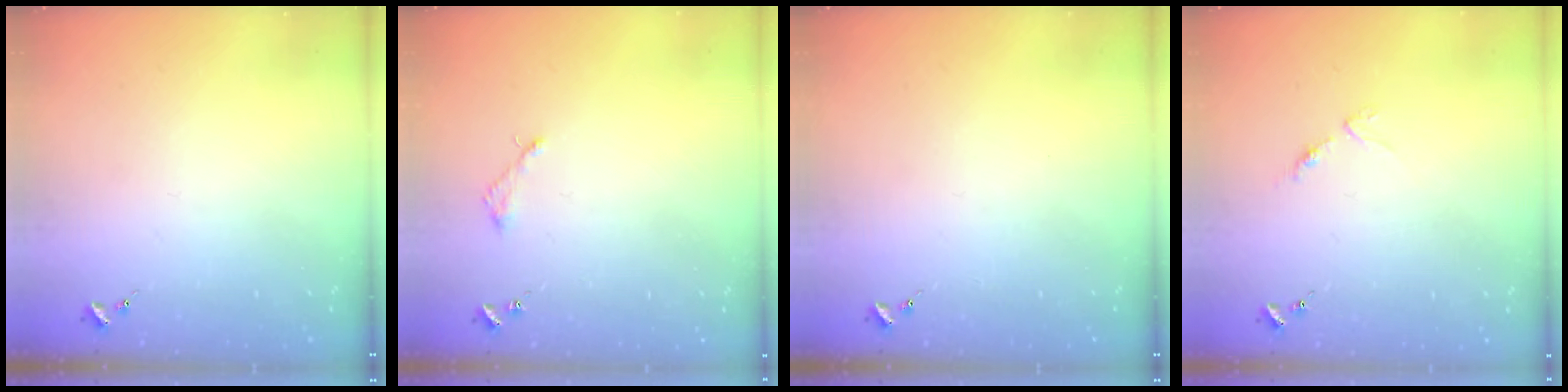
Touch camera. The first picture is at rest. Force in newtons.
{"total": 2.2, "press": 2.2, "slide": 0.2}
{"total": 0.0}
{"total": 3.0, "press": 2.9, "slide": 0.4}